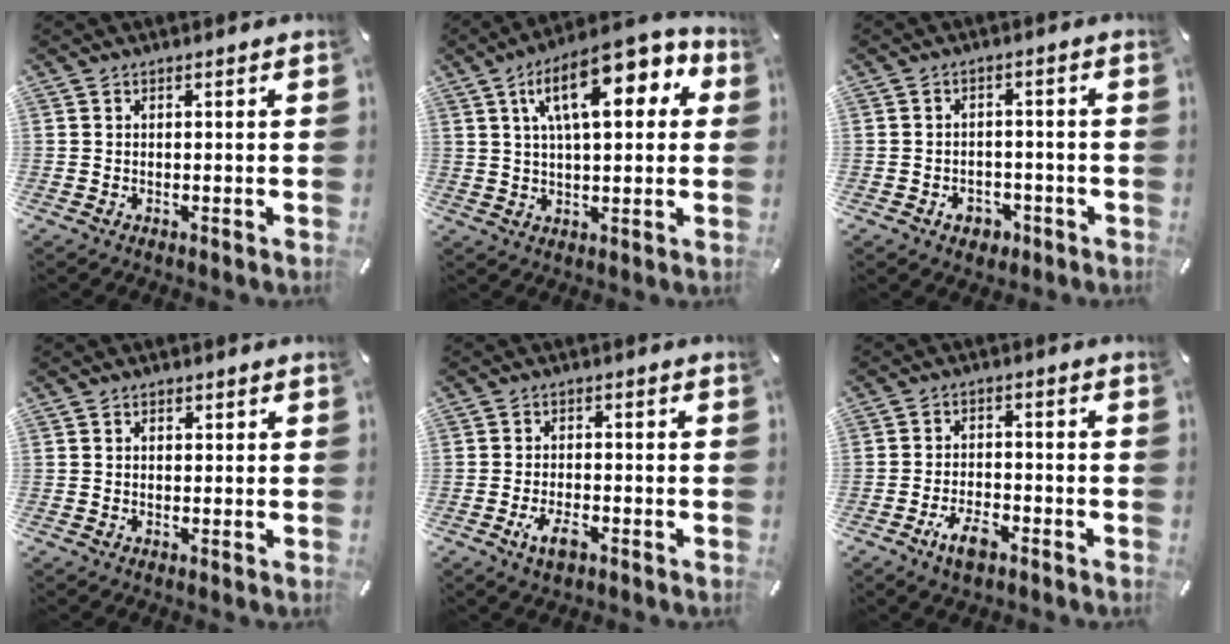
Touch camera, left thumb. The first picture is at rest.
{"total": 16.4, "force": [7.0, 6.9, 13.1], "torque": [-0.208, -0.009, 0.112]}
{"total": 4.1, "force": [-2.0, 3.2, 1.6], "torque": [-0.015, 0.007, -0.038]}
{"total": 0.9, "force": [0.3, 0.8, 0.3], "torque": [0.001, 0.001, 0.003]}
{"total": 4.8, "force": [-2.4, 2.3, 3.5], "torque": [-0.081, 0.003, -0.048]}
{"total": 6.3, "force": [-3.8, 2.9, 4.1], "torque": [-0.081, 0.017, -0.069]}